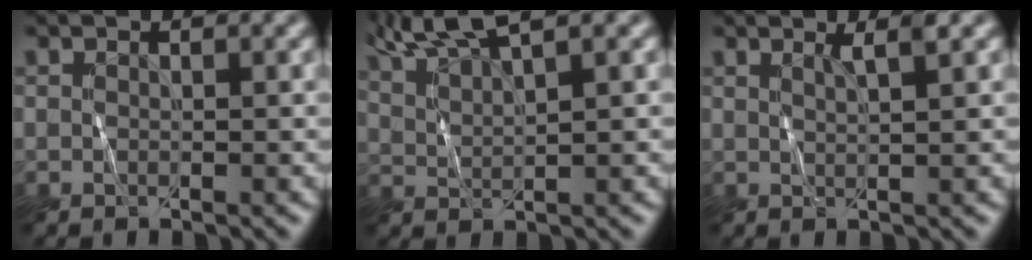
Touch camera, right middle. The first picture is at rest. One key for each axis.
{"total": 6.3, "fx": 5.0, "fy": 1.4, "fz": 3.6, "tx": -0.053, "ty": 0.029, "tz": 0.067}
{"total": 1.5, "fx": 1.0, "fy": 0.3, "fz": 1.1, "tx": -0.009, "ty": 0.006, "tz": 0.012}